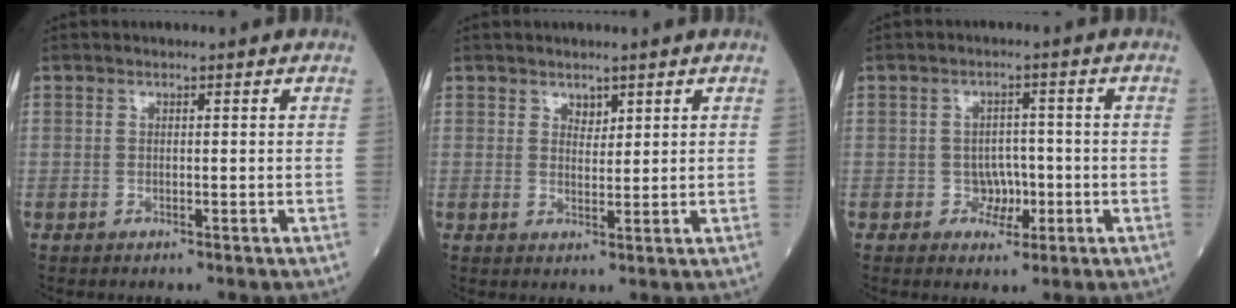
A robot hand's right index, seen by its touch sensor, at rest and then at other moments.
{"total": 1.8, "force": [1.3, 1.0, 0.7], "torque": [-0.009, -0.001, 0.025]}
{"total": 3.3, "force": [-1.0, 2.7, 1.6], "torque": [-0.017, 0.008, -0.010]}